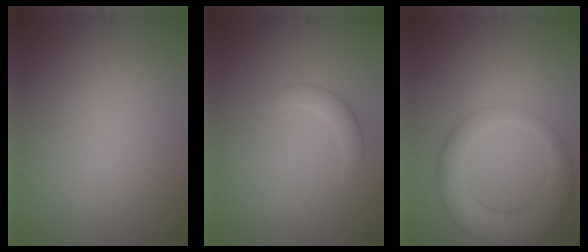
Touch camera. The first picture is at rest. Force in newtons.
{"total": 1.6, "press": 1.6, "slide": 0.1}
{"total": 6.1, "press": 6.1, "slide": 0.3}